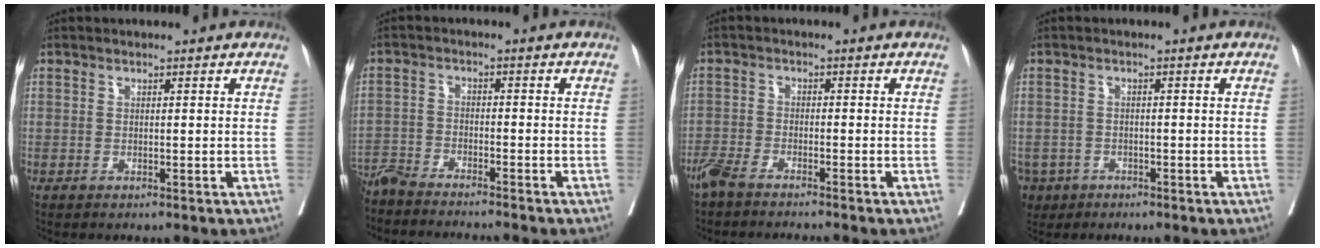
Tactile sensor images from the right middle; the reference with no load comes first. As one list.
[{"total": 10.4, "force": [-9.8, 0.2, 3.5], "torque": [-0.038, -0.014, -0.157]}, {"total": 4.5, "force": [-4.0, 0.2, 2.0], "torque": [-0.032, -0.011, -0.074]}, {"total": 5.1, "force": [-3.2, 3.8, 1.0], "torque": [-0.022, 0.002, -0.052]}]